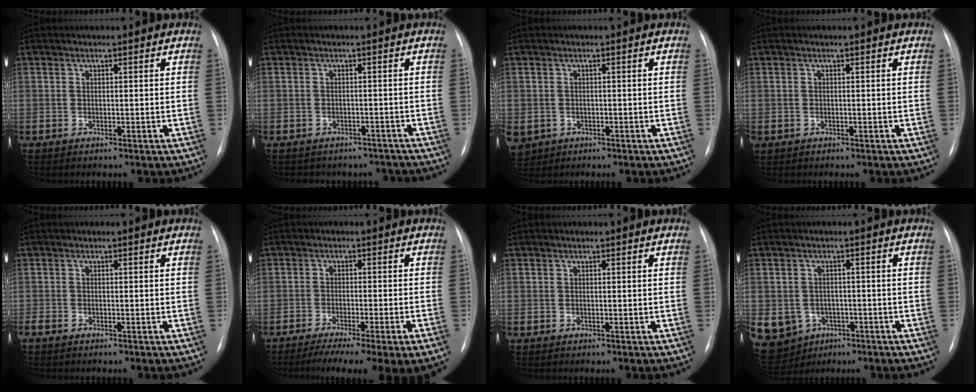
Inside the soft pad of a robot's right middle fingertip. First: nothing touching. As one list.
[{"total": 7.8, "force": [-6.8, 3.7, 0.4], "torque": [-0.001, 0.022, -0.068]}, {"total": 6.7, "force": [-3.1, 5.6, 2.2], "torque": [-0.068, -0.002, -0.040]}, {"total": 0.6, "force": [-0.4, 0.4, 0.2], "torque": [-0.008, 0.002, 0.000]}, {"total": 1.7, "force": [-1.3, 0.5, 0.9], "torque": [-0.017, -0.004, -0.018]}, {"total": 13.6, "force": [-9.9, 0.4, 9.2], "torque": [-0.105, -0.019, -0.148]}, {"total": 0.0}, {"total": 14.8, "force": [-5.9, 12.7, 4.9], "torque": [-0.153, 0.007, -0.068]}]